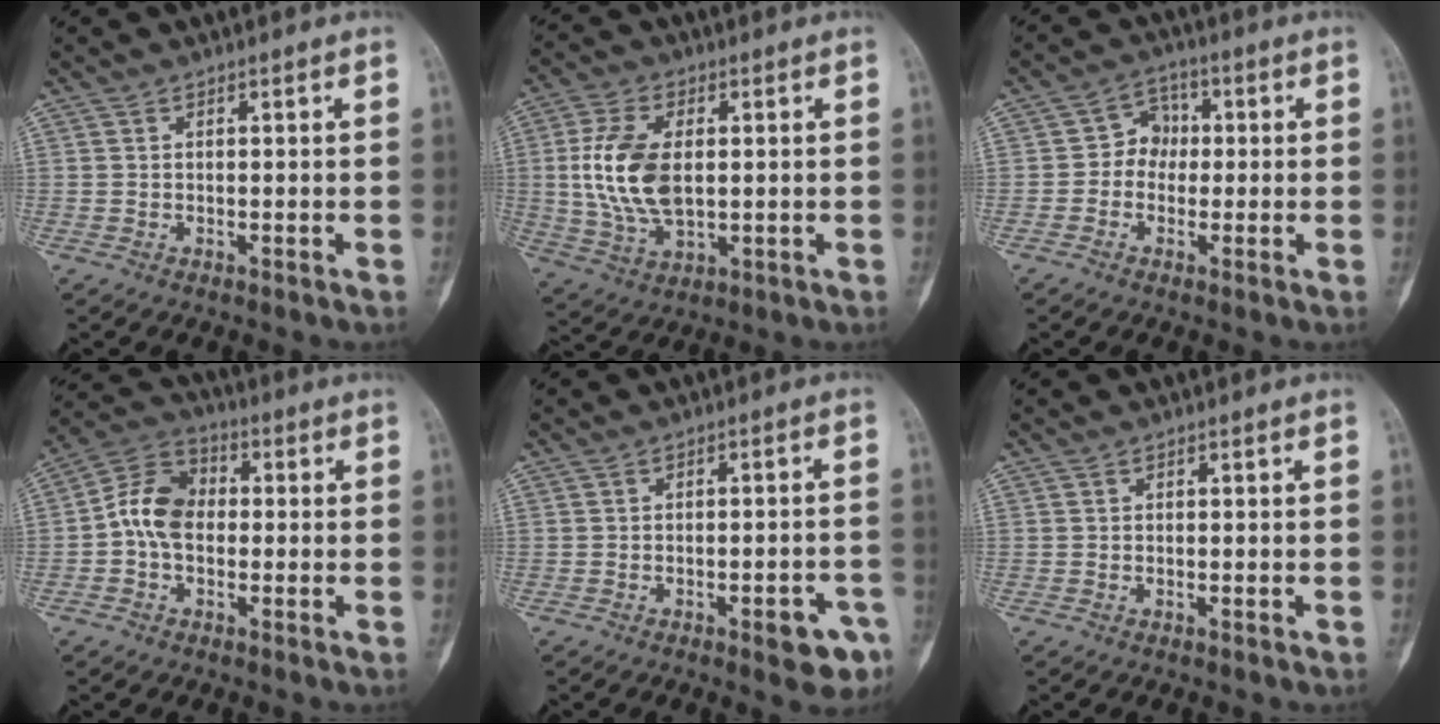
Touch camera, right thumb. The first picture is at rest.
{"total": 13.3, "force": [1.0, 7.5, 10.9], "torque": [-0.219, -0.003, 0.024]}
{"total": 5.2, "force": [-0.3, 4.6, 2.5], "torque": [-0.010, 0.018, -0.018]}
{"total": 9.2, "force": [-0.6, 6.7, 6.4], "torque": [-0.104, 0.031, -0.027]}
{"total": 6.7, "force": [-3.4, 2.2, 5.3], "torque": [-0.052, 0.021, -0.037]}
{"total": 0.0}